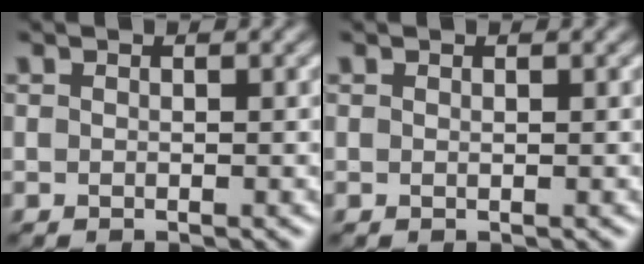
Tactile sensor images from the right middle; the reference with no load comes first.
{"total": 0.0}